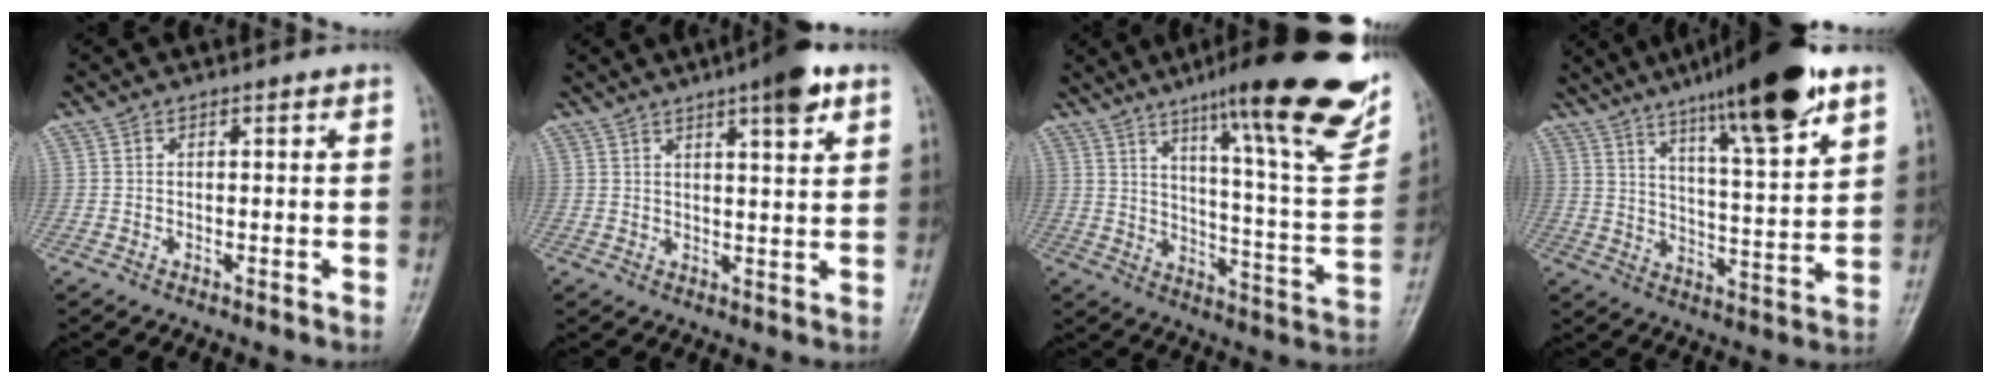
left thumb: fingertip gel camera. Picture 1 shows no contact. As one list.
[{"total": 7.2, "force": [4.2, 1.4, 5.8], "torque": [-0.077, -0.016, 0.059]}, {"total": 27.5, "force": [16.8, 4.7, 21.3], "torque": [-0.279, -0.059, 0.242]}, {"total": 19.2, "force": [12.7, 2.3, 14.2], "torque": [-0.204, -0.055, 0.202]}]